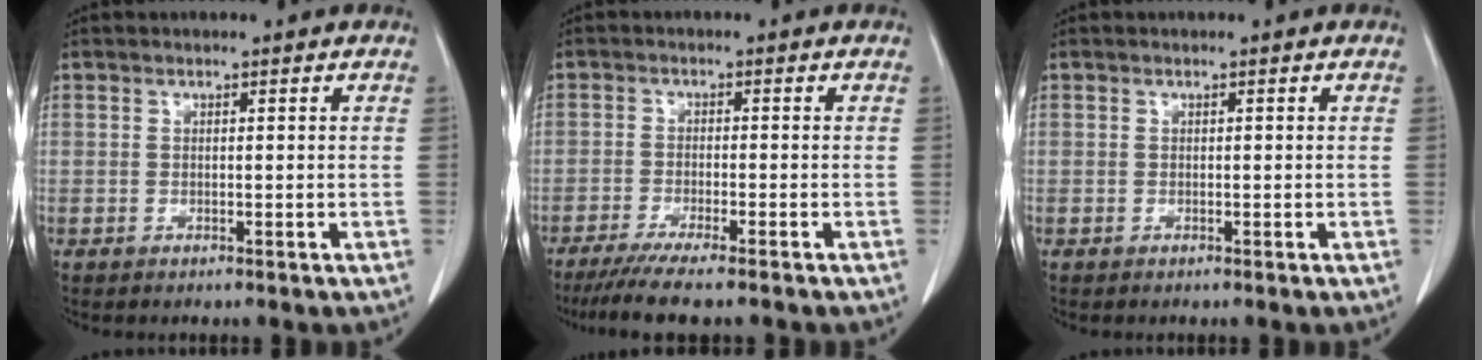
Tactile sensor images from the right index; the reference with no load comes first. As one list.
[{"total": 8.0, "force": [-6.5, 0.1, 4.7], "torque": [-0.070, -0.020, -0.102]}, {"total": 0.0}]